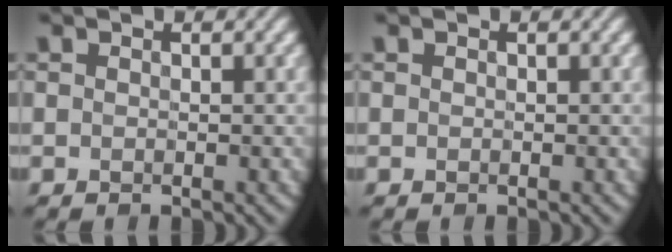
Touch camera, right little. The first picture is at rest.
{"total": 0.0}